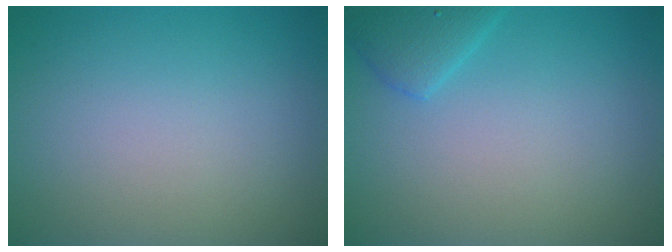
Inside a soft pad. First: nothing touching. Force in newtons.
{"total": 2.2, "press": 2.2, "slide": 0.3}